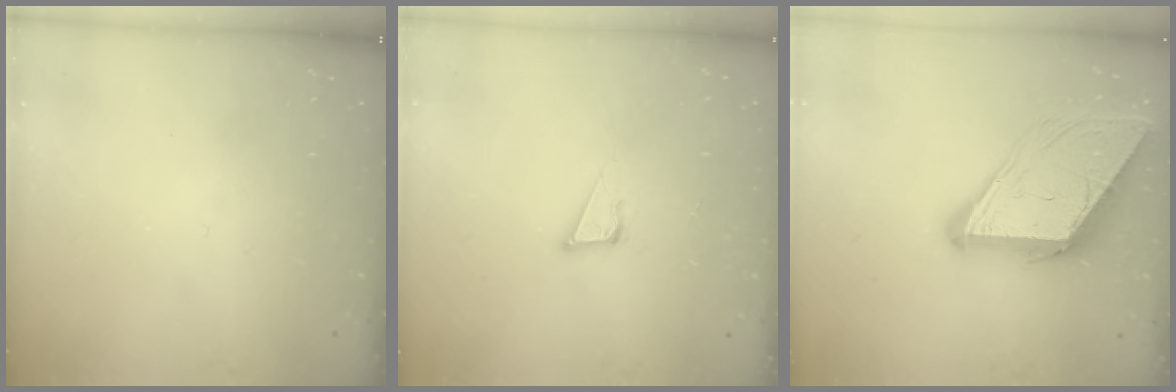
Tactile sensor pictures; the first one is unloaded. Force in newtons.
{"total": 6.4, "press": 5.8, "slide": 2.6}
{"total": 11.5, "press": 11.4, "slide": 1.1}